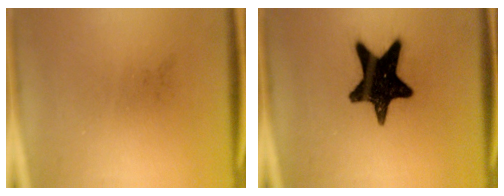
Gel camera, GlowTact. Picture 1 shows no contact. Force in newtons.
{"total": 17.1}